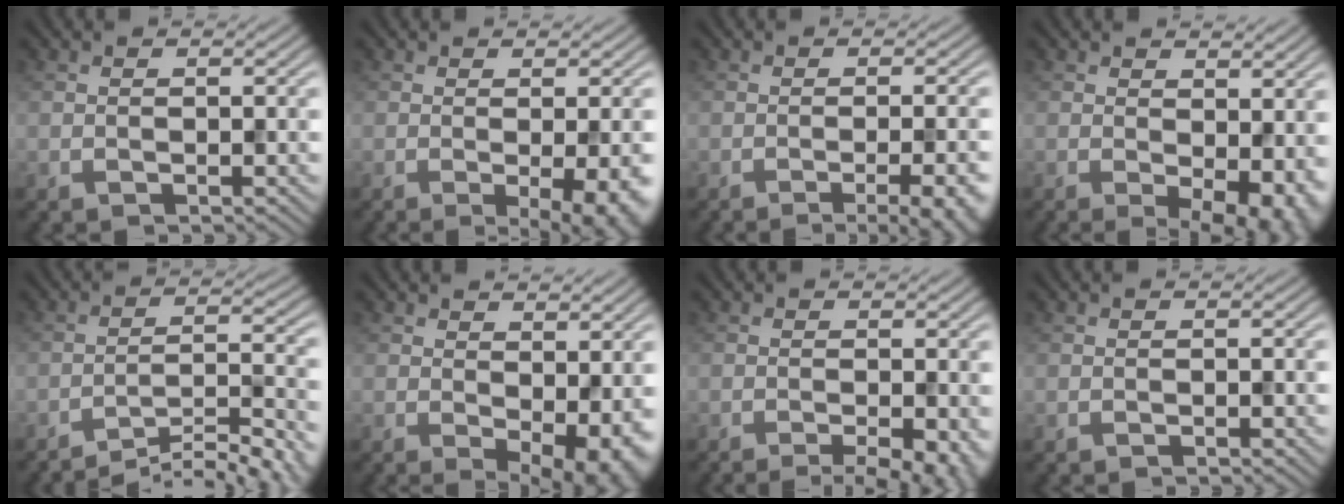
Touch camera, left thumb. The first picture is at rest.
{"total": 6.3, "force": [-1.4, 1.6, 5.9], "torque": [-0.083, -0.009, -0.013]}
{"total": 7.1, "force": [-3.3, 1.8, 6.0], "torque": [-0.066, 0.012, -0.040]}
{"total": 6.1, "force": [-0.2, 2.9, 5.3], "torque": [-0.074, -0.014, 0.008]}
{"total": 9.3, "force": [-7.9, 1.2, 4.9], "torque": [-0.083, 0.010, -0.117]}
{"total": 6.3, "force": [0.2, 3.1, 5.5], "torque": [-0.078, -0.013, 0.016]}
{"total": 5.0, "force": [-2.5, 1.1, 4.2], "torque": [-0.052, -0.001, -0.037]}
{"total": 0.0}